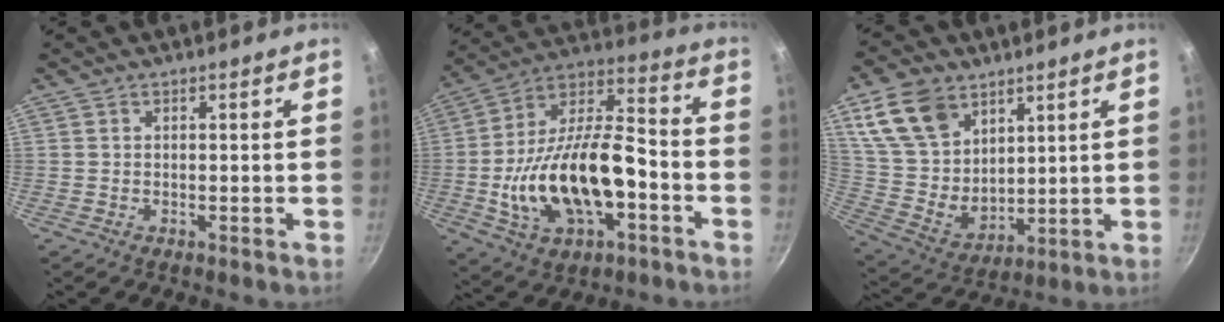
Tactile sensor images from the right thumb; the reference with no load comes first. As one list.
[{"total": 23.1, "force": [-5.5, 11.8, 19.0], "torque": [-0.333, 0.047, -0.093]}, {"total": 16.1, "force": [8.5, 10.9, 8.4], "torque": [-0.128, -0.038, 0.180]}]